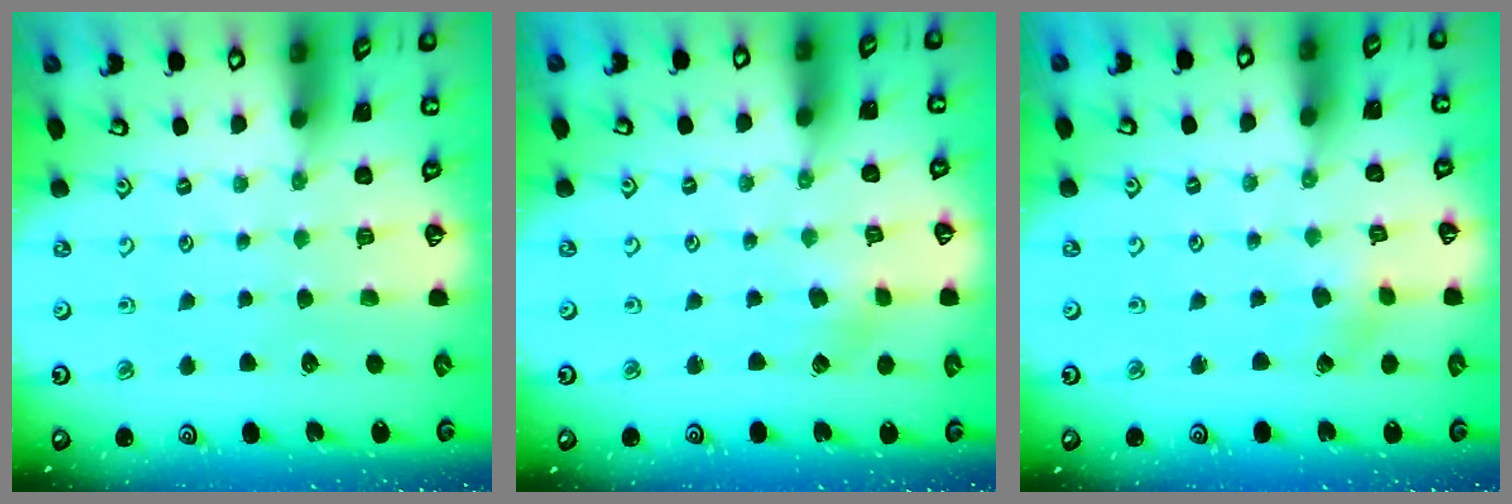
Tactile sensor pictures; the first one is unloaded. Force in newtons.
{"total": 2.3, "press": 2.3, "slide": 0.3}
{"total": 2.3, "press": 2.3, "slide": 0.3}